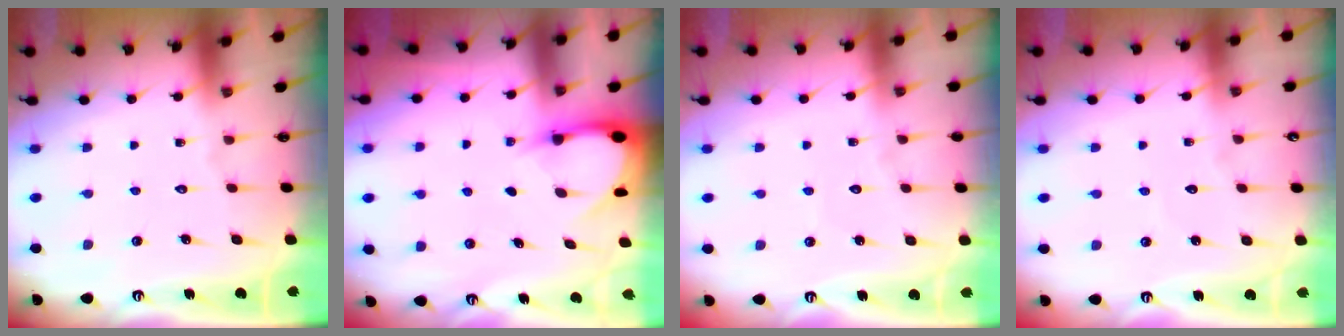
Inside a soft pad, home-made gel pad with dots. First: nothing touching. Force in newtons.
{"total": 3.2, "press": 3.2, "slide": 0.3}
{"total": 2.3, "press": 2.3, "slide": 0.2}
{"total": 2.9, "press": 2.9, "slide": 0.2}